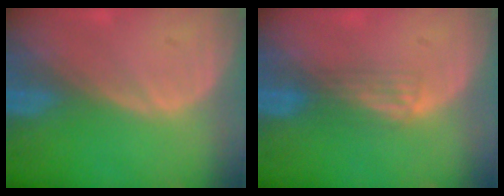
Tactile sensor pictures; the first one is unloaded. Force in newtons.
{"total": 2.5, "press": 2.2, "slide": 1.3}